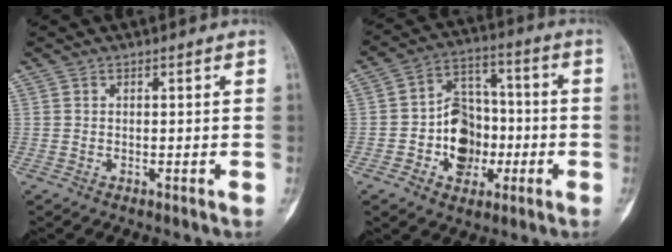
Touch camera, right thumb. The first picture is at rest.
{"total": 12.2, "force": [-2.9, 9.5, 7.2], "torque": [-0.070, 0.039, -0.051]}